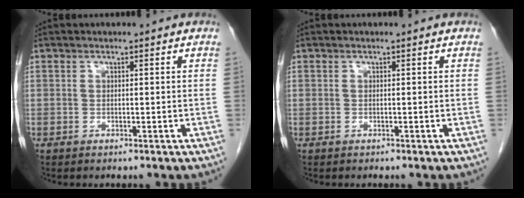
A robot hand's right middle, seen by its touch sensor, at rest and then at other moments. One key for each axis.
{"total": 0.0}